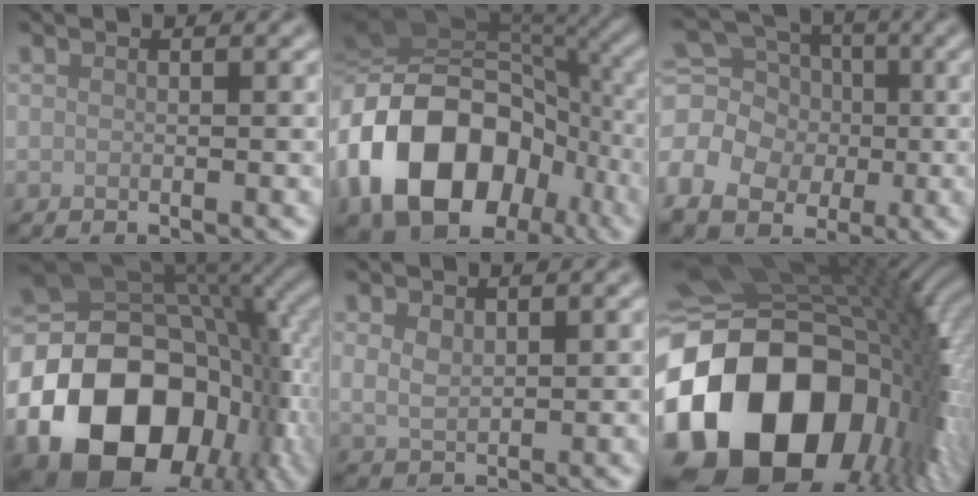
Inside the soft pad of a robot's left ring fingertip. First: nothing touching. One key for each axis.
{"total": 17.0, "fx": -5.3, "fy": 12.2, "fz": 10.6, "tx": -0.214, "ty": -0.010, "tz": -0.094}
{"total": 9.4, "fx": -2.0, "fy": 7.9, "fz": 4.7, "tx": -0.100, "ty": -0.009, "tz": -0.050}
{"total": 19.6, "fx": -6.4, "fy": 14.4, "fz": 11.7, "tx": -0.210, "ty": -0.030, "tz": -0.093}
{"total": 2.1, "fx": 0.9, "fy": 1.4, "fz": 1.4, "tx": -0.032, "ty": -0.003, "tz": 0.021}
{"total": 21.6, "fx": -6.0, "fy": 14.8, "fz": 14.5, "tx": -0.301, "ty": -0.033, "tz": -0.097}